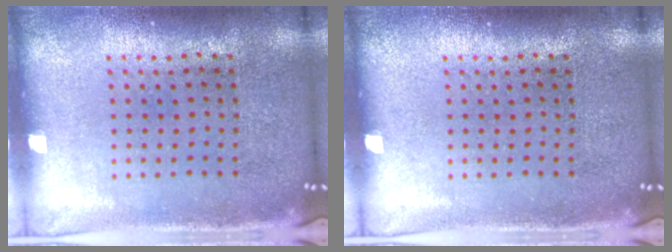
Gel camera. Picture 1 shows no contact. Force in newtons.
{"total": 0.0}